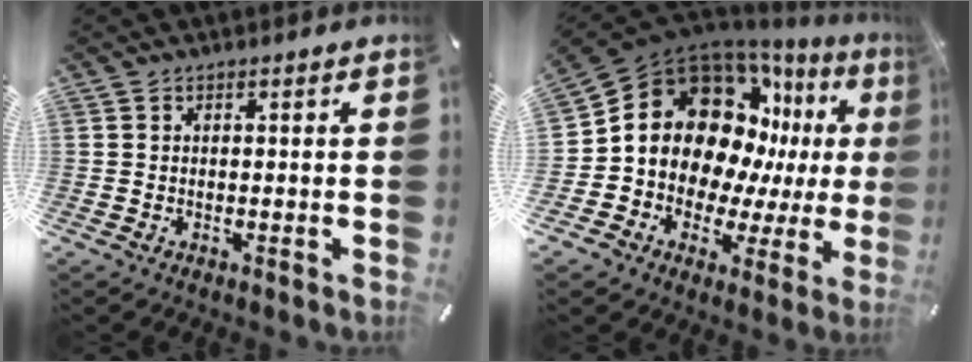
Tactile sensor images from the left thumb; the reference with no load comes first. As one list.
[{"total": 16.6, "force": [5.6, 13.1, 8.6], "torque": [-0.145, -0.064, 0.110]}]